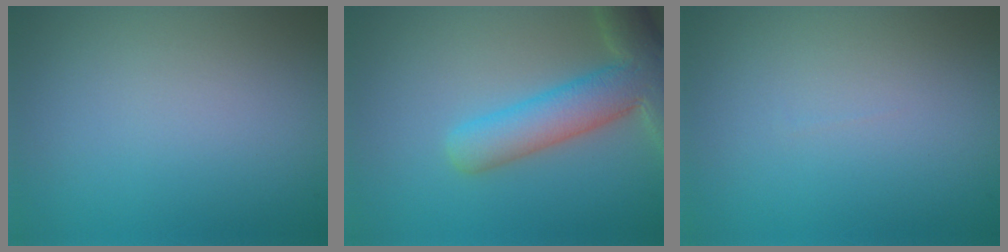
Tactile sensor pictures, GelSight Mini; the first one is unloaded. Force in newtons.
{"total": 7.2, "press": 7.1, "slide": 0.7}
{"total": 0.0}